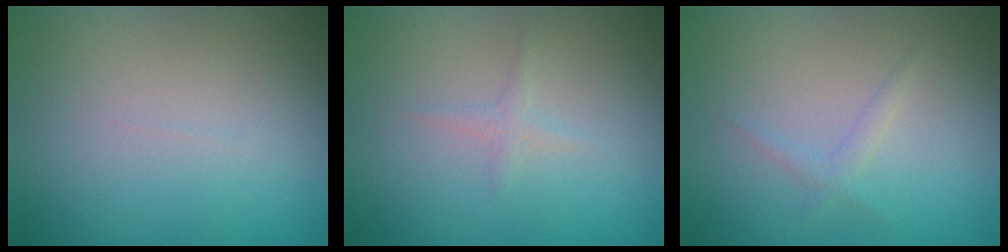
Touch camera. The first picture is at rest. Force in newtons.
{"total": 0.8, "press": 0.8, "slide": 0.1}
{"total": 1.0, "press": 1.0, "slide": 0.0}